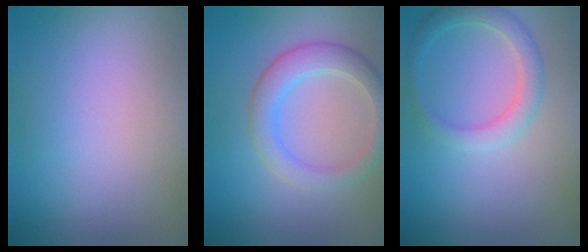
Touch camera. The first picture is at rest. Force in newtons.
{"total": 3.6, "press": 3.6, "slide": 0.1}
{"total": 2.6, "press": 2.6, "slide": 0.2}